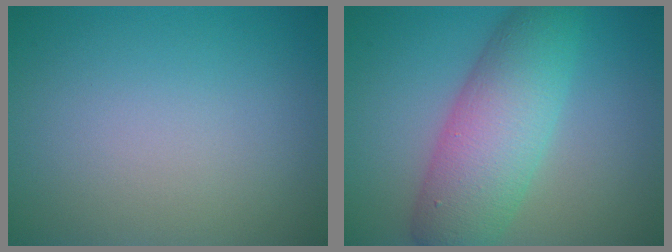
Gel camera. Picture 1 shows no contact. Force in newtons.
{"total": 7.6, "press": 7.6, "slide": 0.1}